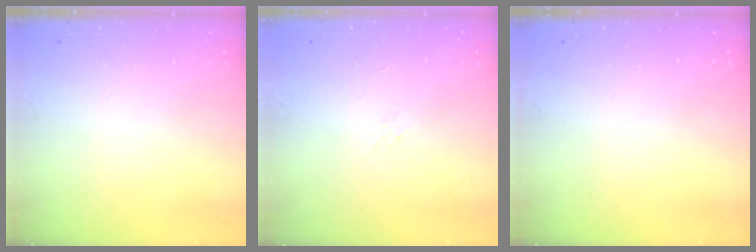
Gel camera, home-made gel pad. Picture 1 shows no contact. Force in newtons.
{"total": 2.1, "press": 2.0, "slide": 0.6}
{"total": 0.0}